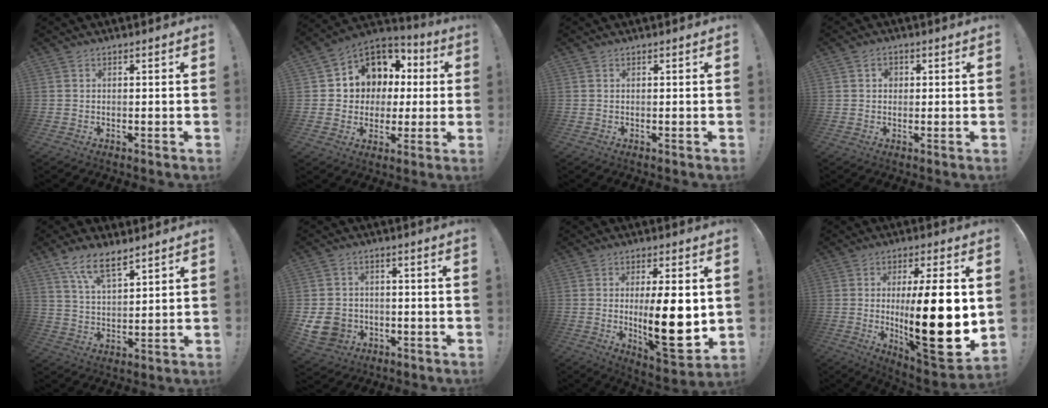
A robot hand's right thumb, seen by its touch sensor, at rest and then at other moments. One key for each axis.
{"total": 10.4, "fx": 2.6, "fy": 9.6, "fz": 2.9, "tx": -0.044, "ty": -0.022, "tz": 0.068}
{"total": 0.0}
{"total": 2.3, "fx": 0.3, "fy": 2.1, "fz": 0.9, "tx": -0.003, "ty": 0.000, "tz": 0.002}
{"total": 9.7, "fx": 7.1, "fy": 3.6, "fz": 5.5, "tx": -0.107, "ty": -0.034, "tz": 0.136}
{"total": 10.0, "fx": -2.9, "fy": 8.4, "fz": 4.6, "tx": -0.091, "ty": 0.013, "tz": -0.052}
{"total": 17.5, "fx": 0.2, "fy": 5.1, "fz": 16.8, "tx": -0.253, "ty": -0.028, "tz": 0.004}
{"total": 23.6, "fx": -0.1, "fy": 5.6, "fz": 23.0, "tx": -0.376, "ty": -0.028, "tz": 0.003}